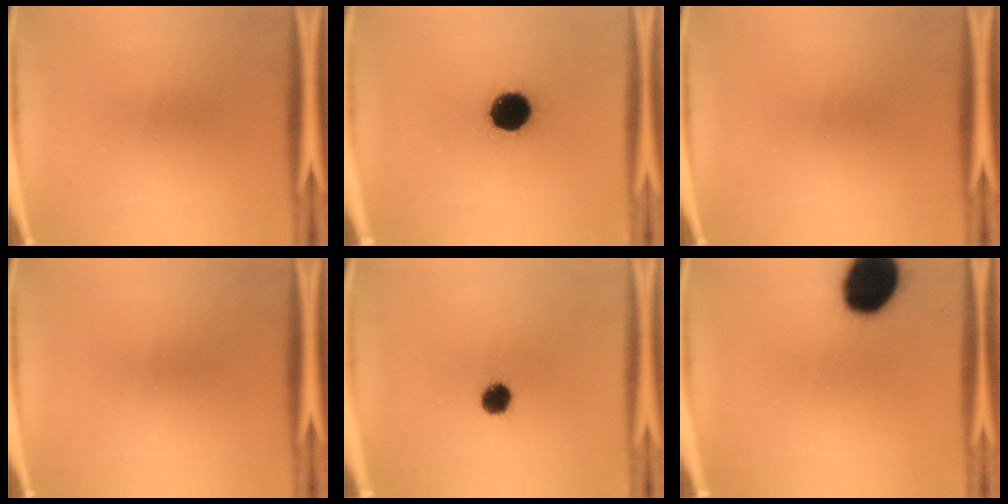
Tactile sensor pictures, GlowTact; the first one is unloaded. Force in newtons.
{"total": 13.1}
{"total": 0.0}
{"total": 0.0}
{"total": 4.3}
{"total": 17.1}